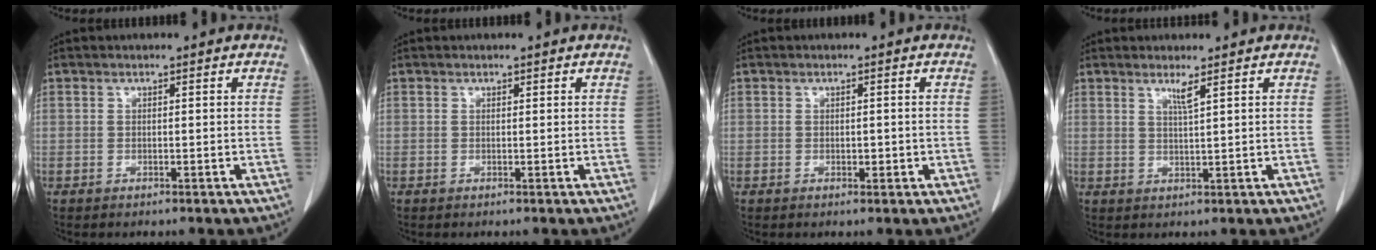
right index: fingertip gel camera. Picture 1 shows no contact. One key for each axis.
{"total": 0.0}
{"total": 1.3, "fx": -0.2, "fy": 1.0, "fz": 0.9, "tx": -0.010, "ty": 0.002, "tz": 0.001}
{"total": 2.0, "fx": 1.4, "fy": -0.4, "fz": 1.4, "tx": -0.027, "ty": -0.011, "tz": 0.028}